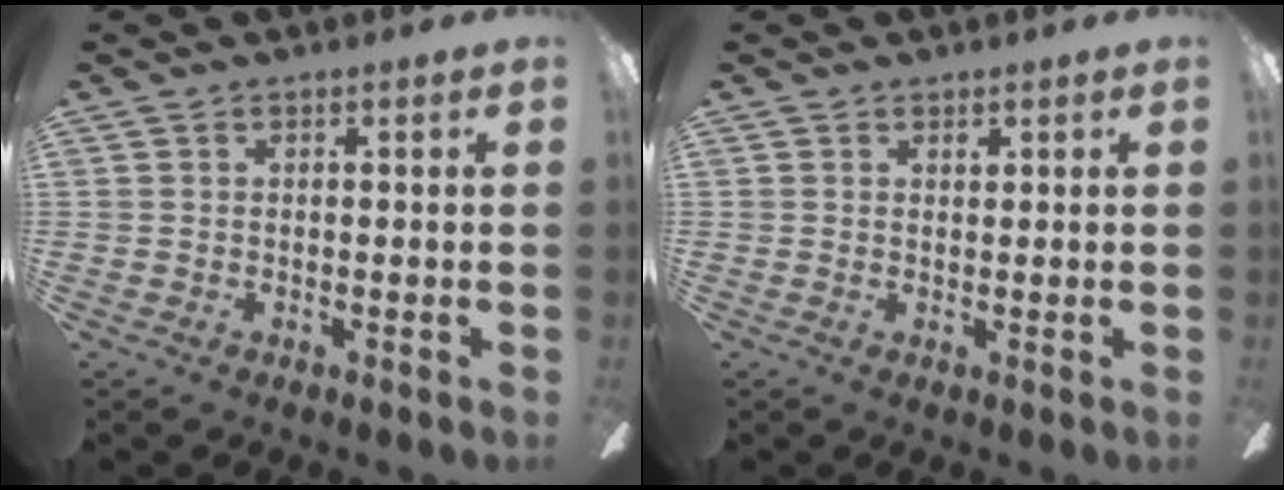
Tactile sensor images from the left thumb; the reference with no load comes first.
{"total": 1.1, "force": [0.7, 0.7, 0.5], "torque": [-0.003, -0.001, 0.011]}